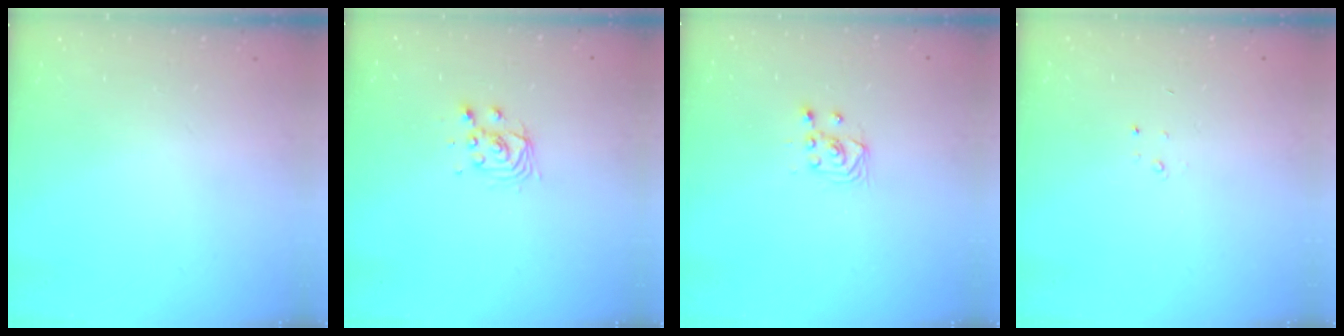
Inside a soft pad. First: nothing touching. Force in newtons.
{"total": 5.3, "press": 5.3, "slide": 0.4}
{"total": 3.2, "press": 2.9, "slide": 1.4}
{"total": 1.5, "press": 1.5, "slide": 0.2}